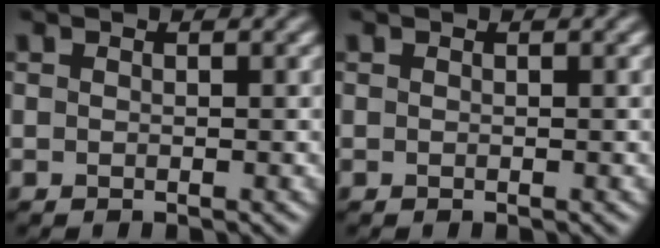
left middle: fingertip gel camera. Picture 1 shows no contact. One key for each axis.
{"total": 0.0}